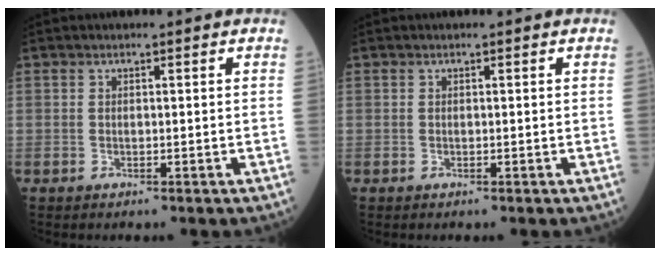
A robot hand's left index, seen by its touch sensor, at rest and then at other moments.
{"total": 0.0}